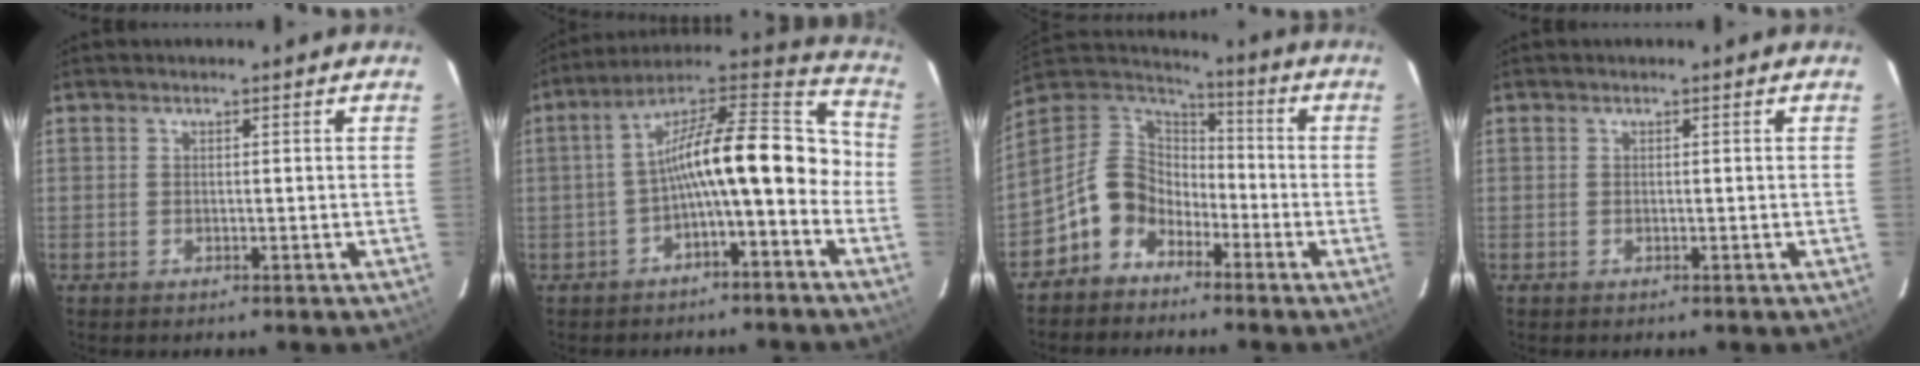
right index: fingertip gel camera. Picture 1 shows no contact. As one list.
[{"total": 15.1, "force": [-4.7, 4.5, 13.6], "torque": [-0.215, 0.039, -0.082]}, {"total": 11.4, "force": [-6.6, 8.2, 4.3], "torque": [-0.100, 0.037, -0.137]}, {"total": 0.0}]